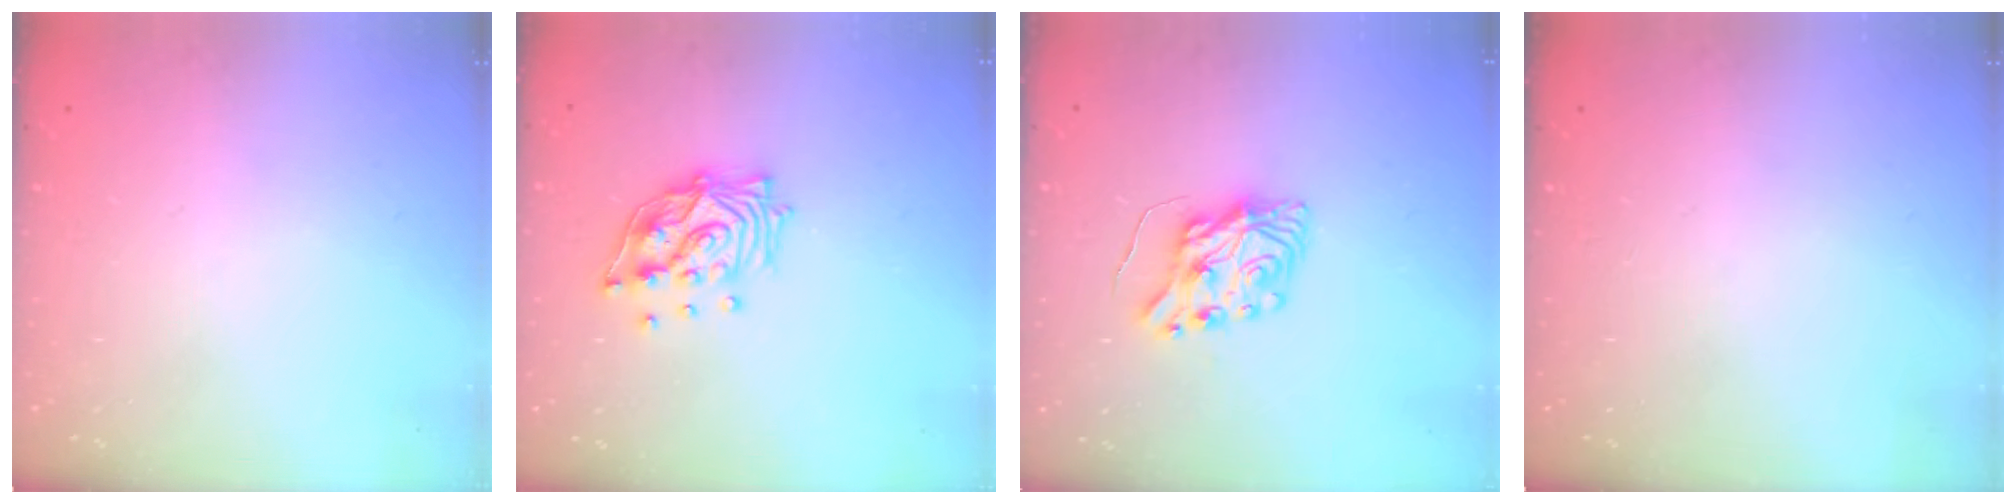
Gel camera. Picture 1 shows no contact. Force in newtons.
{"total": 13.9, "press": 13.8, "slide": 1.4}
{"total": 8.8, "press": 8.8, "slide": 1.0}
{"total": 0.0}